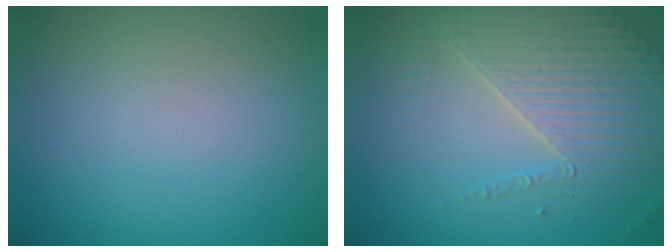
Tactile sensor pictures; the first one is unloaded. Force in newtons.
{"total": 4.0, "press": 3.8, "slide": 1.2}